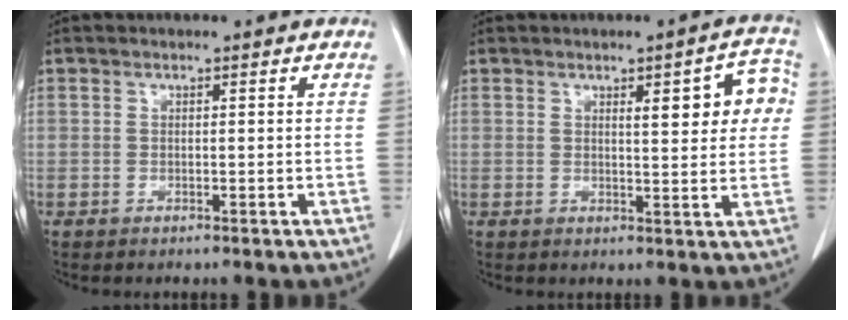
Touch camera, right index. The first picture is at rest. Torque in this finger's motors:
{"motor_torque": [0.16, 0.15, 0.13, 0.03]}